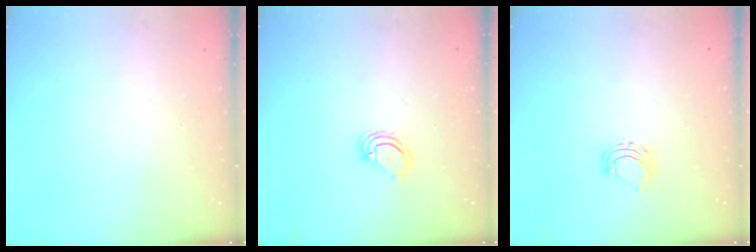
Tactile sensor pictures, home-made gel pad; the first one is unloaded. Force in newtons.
{"total": 3.5, "press": 3.5, "slide": 0.3}
{"total": 6.6, "press": 6.6, "slide": 0.7}